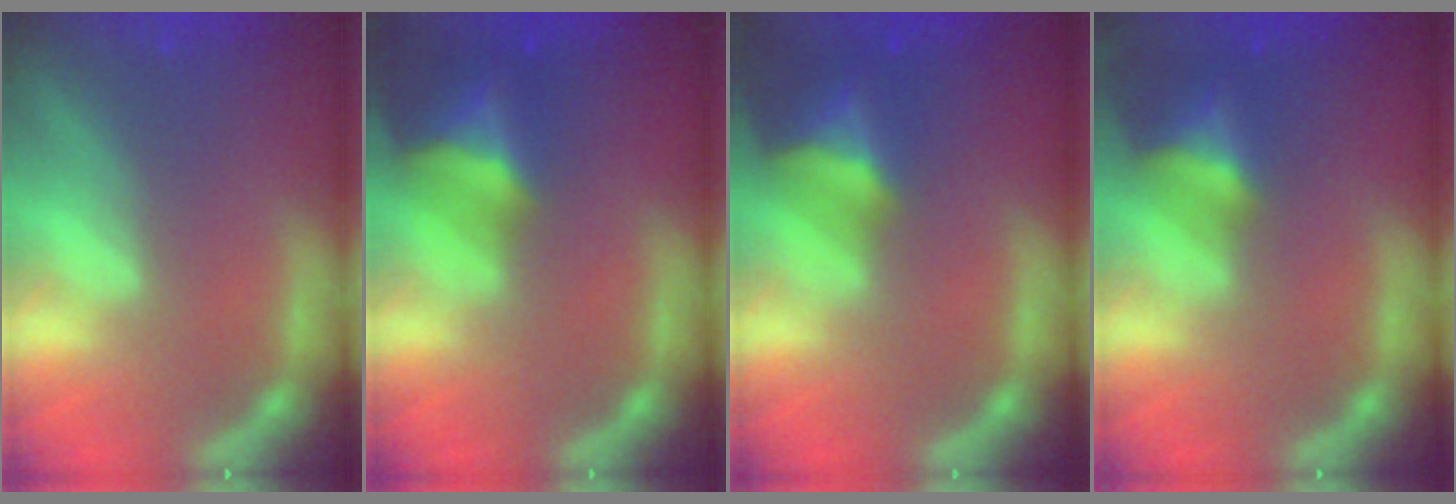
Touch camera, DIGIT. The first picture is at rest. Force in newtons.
{"total": 6.4}
{"total": 6.0}
{"total": 4.9}